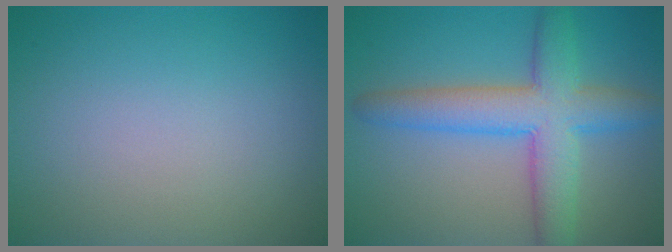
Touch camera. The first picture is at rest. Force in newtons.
{"total": 6.8, "press": 6.8, "slide": 0.2}